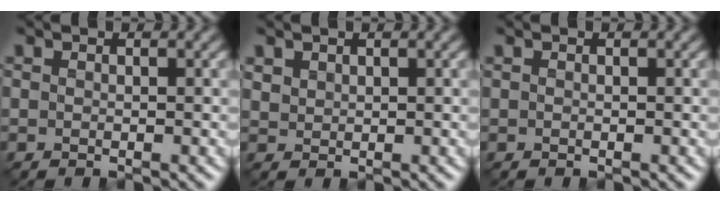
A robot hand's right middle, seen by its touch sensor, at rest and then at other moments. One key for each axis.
{"total": 1.2, "fx": 0.9, "fy": 0.8, "fz": 0.2, "tx": -0.010, "ty": 0.001, "tz": 0.023}
{"total": 0.0}